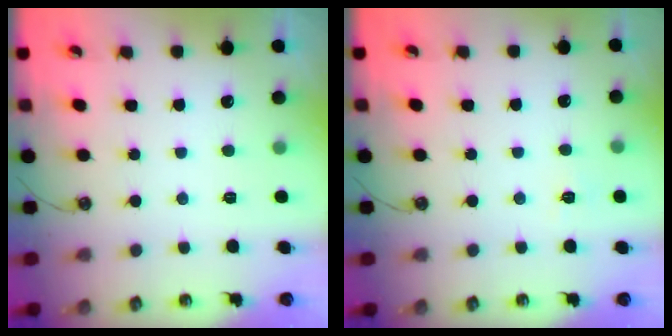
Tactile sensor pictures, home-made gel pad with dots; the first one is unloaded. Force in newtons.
{"total": 3.9, "press": 3.8, "slide": 0.5}